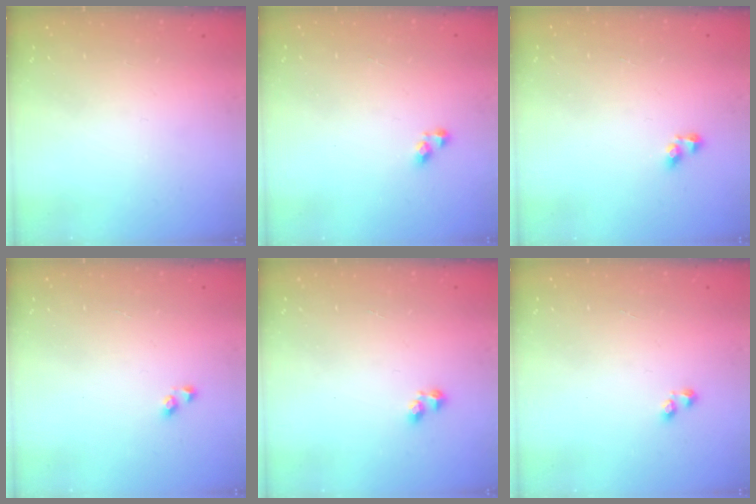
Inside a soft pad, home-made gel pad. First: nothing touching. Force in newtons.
{"total": 3.8, "press": 3.7, "slide": 0.6}
{"total": 3.5, "press": 3.5, "slide": 0.2}
{"total": 2.6, "press": 2.6, "slide": 0.3}
{"total": 2.4, "press": 2.3, "slide": 0.9}
{"total": 1.4, "press": 1.4, "slide": 0.5}